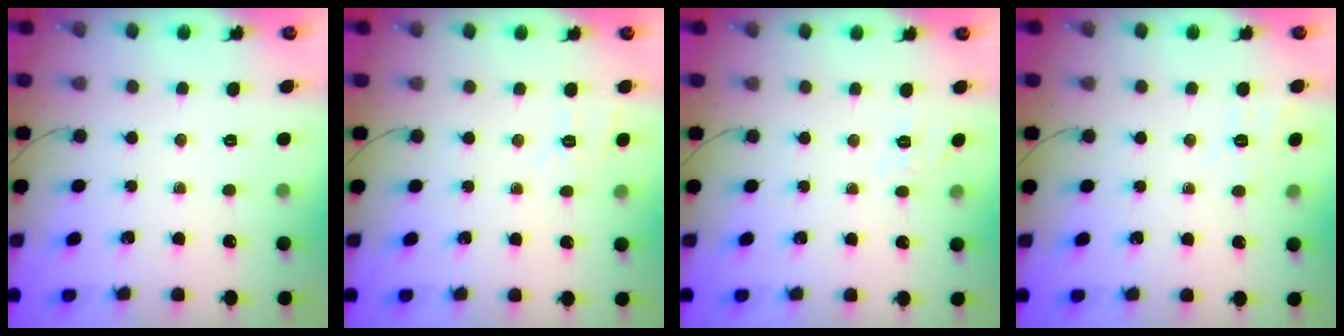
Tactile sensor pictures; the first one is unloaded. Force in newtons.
{"total": 2.4, "press": 1.3, "slide": 2.1}
{"total": 3.4, "press": 2.9, "slide": 1.7}
{"total": 1.9, "press": 0.8, "slide": 1.7}